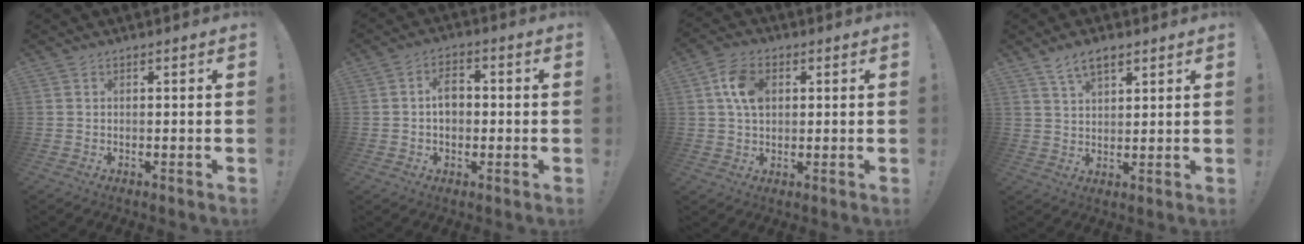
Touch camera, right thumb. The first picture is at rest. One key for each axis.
{"total": 5.9, "fx": 0.1, "fy": 4.2, "fz": 4.2, "tx": -0.058, "ty": 0.006, "tz": -0.002}
{"total": 9.0, "fx": 2.1, "fy": 6.3, "fz": 6.1, "tx": -0.108, "ty": 0.010, "tz": 0.041}
{"total": 6.6, "fx": 4.3, "fy": 2.9, "fz": 4.1, "tx": -0.069, "ty": -0.013, "tz": 0.079}